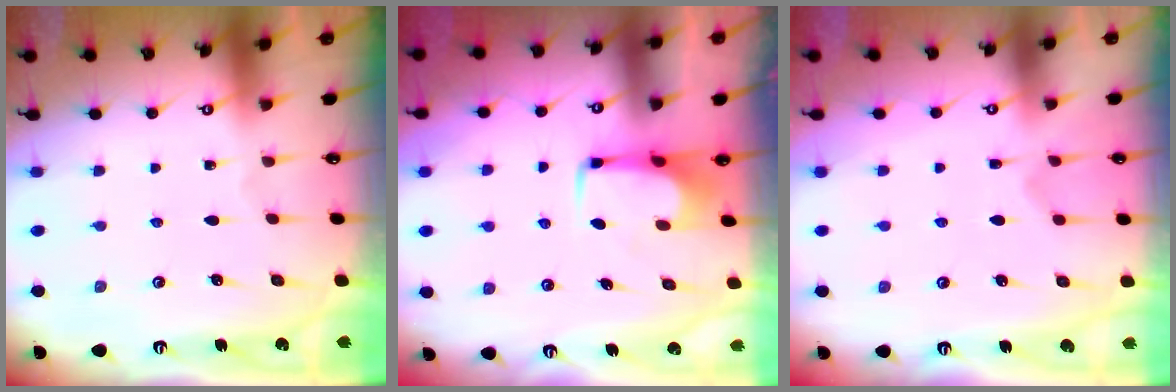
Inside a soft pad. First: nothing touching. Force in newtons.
{"total": 0.6, "press": 0.5, "slide": 0.2}
{"total": 2.9, "press": 2.6, "slide": 1.3}